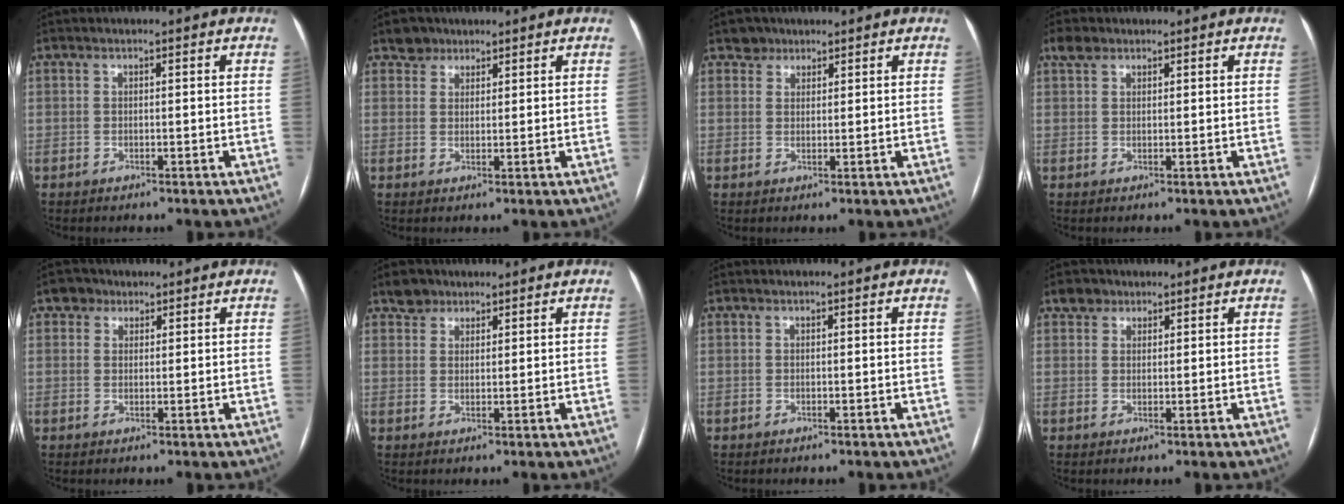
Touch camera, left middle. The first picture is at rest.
{"total": 2.9, "force": [2.1, 1.9, -0.1], "torque": [0.005, 0.008, 0.031]}
{"total": 2.4, "force": [1.8, 1.6, -0.2], "torque": [0.008, 0.006, 0.024]}
{"total": 2.3, "force": [1.7, 1.4, 0.8], "torque": [-0.019, 0.015, 0.032]}
{"total": 2.6, "force": [1.5, 2.0, 0.4], "torque": [-0.005, 0.009, 0.021]}
{"total": 2.9, "force": [2.1, 1.9, 0.2], "torque": [-0.001, 0.010, 0.034]}
{"total": 0.0}
{"total": 2.5, "force": [1.7, 1.9, 0.2], "torque": [-0.002, 0.009, 0.024]}